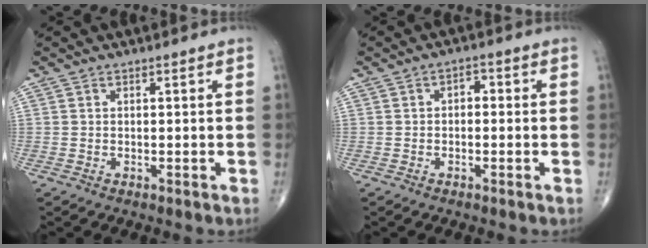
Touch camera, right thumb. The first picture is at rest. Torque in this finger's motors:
{"motor_torque": [-0.01, 0.06, 0.00, -0.01, 0.00]}